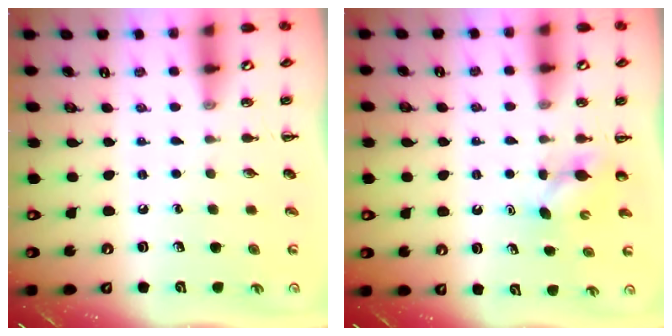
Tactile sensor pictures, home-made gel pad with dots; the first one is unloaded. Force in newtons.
{"total": 3.8, "press": 3.6, "slide": 1.2}